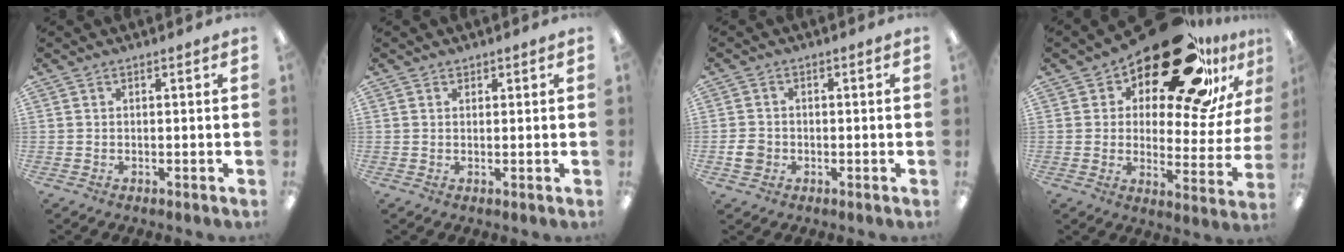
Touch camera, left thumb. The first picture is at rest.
{"total": 1.0, "force": [0.6, 0.6, -0.4], "torque": [0.006, 0.002, 0.013]}
{"total": 3.7, "force": [-1.1, 3.3, 1.3], "torque": [-0.018, 0.002, -0.022]}
{"total": 23.6, "force": [17.3, 9.1, 13.2], "torque": [-0.196, -0.112, 0.291]}